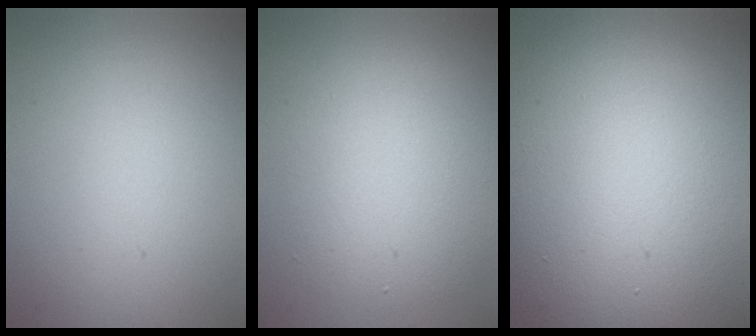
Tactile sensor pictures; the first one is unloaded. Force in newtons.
{"total": 4.9, "press": 4.9, "slide": 0.4}
{"total": 18.3, "press": 18.3, "slide": 0.7}